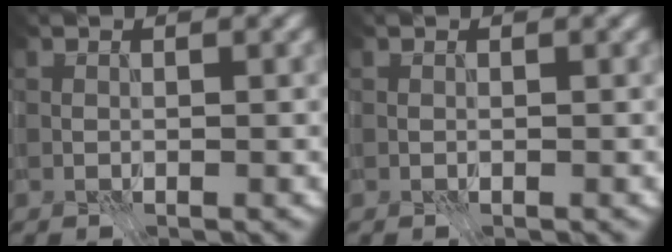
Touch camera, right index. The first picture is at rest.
{"total": 0.0}